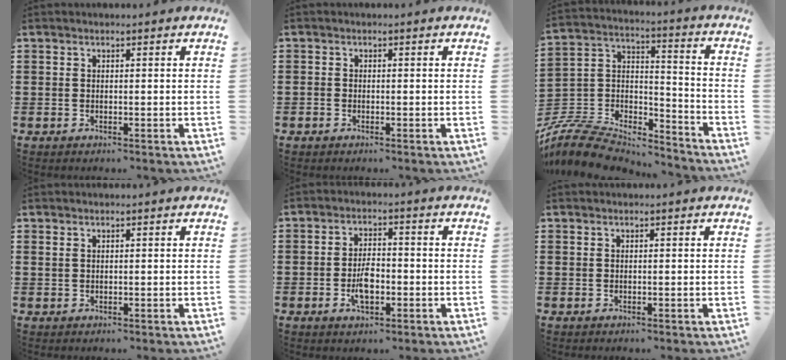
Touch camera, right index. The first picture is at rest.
{"total": 0.7, "force": [-0.6, 0.3, 0.2], "torque": [-0.004, -0.001, -0.013]}
{"total": 9.3, "force": [-8.2, 3.3, 2.7], "torque": [-0.076, 0.007, -0.167]}
{"total": 0.7, "force": [0.5, 0.4, 0.3], "torque": [-0.007, 0.002, 0.009]}
{"total": 4.7, "force": [-1.3, 2.3, 3.9], "torque": [-0.084, 0.002, -0.026]}
{"total": 0.0}